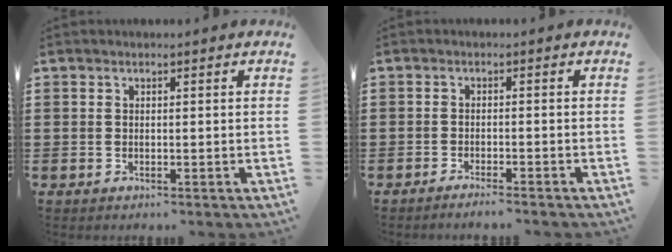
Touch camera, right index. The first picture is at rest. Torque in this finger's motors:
{"motor_torque": [0.09, 0.71, -0.35, -0.01]}